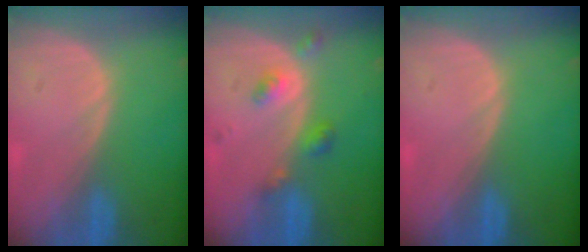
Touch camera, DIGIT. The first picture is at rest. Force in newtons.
{"total": 4.4, "press": 4.0, "slide": 2.0}
{"total": 0.0}